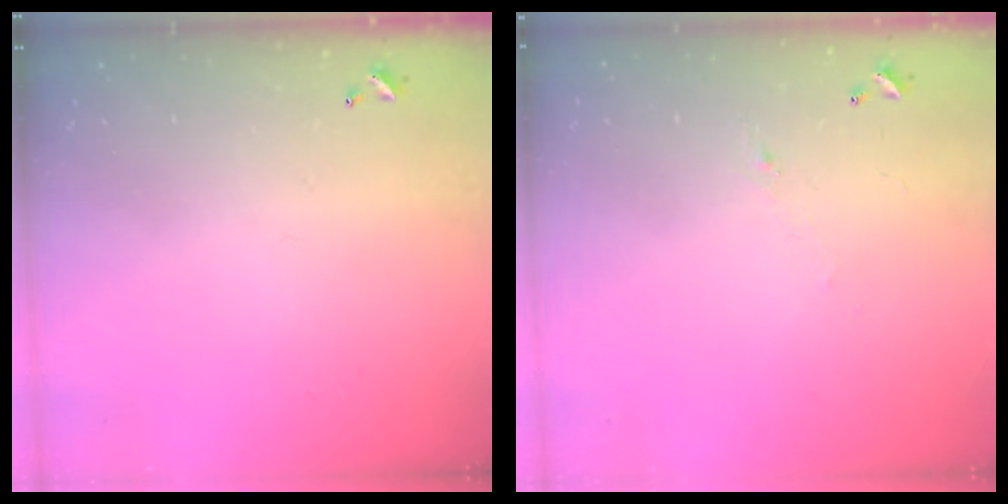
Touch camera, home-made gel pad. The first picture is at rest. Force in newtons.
{"total": 0.9, "press": 0.6, "slide": 0.7}